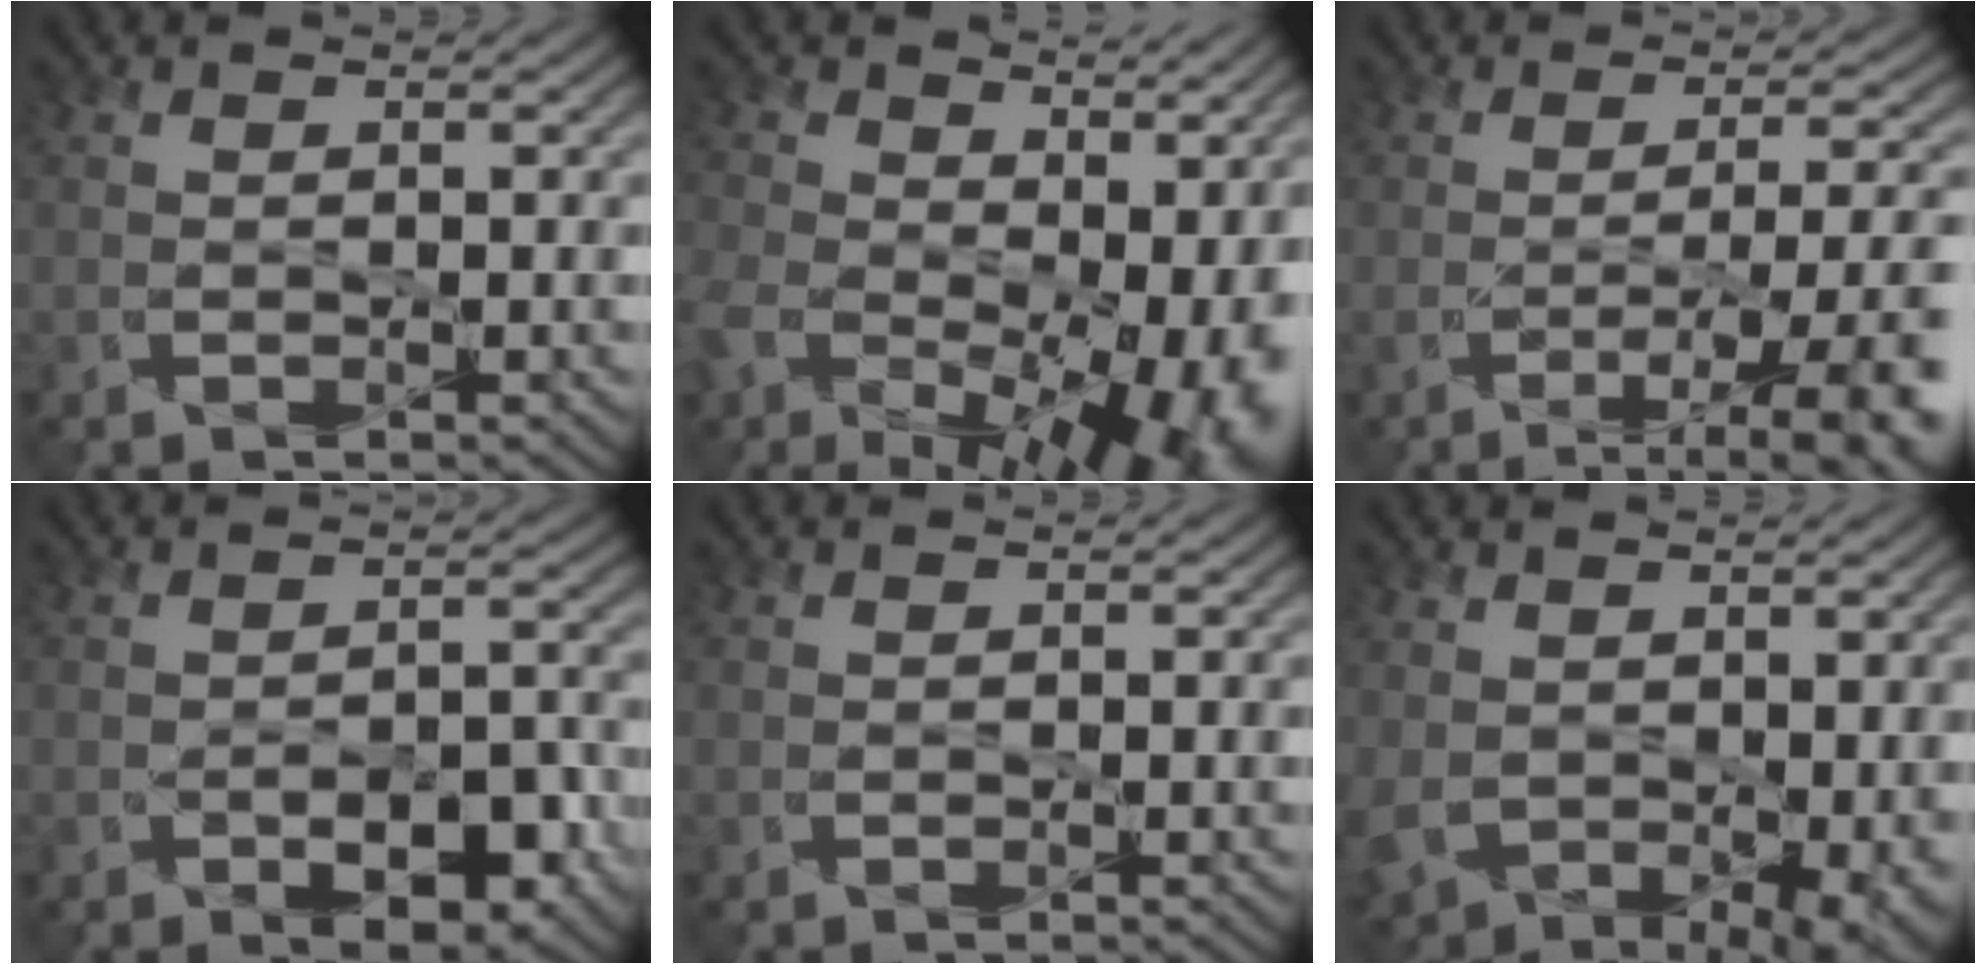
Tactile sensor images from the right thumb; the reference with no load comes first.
{"total": 17.9, "force": [-2.3, 12.3, 12.7], "torque": [-0.223, -0.040, 0.004]}
{"total": 9.8, "force": [-4.6, 2.7, 8.3], "torque": [-0.115, 0.001, -0.059]}
{"total": 6.4, "force": [-3.2, 3.4, 4.5], "torque": [-0.060, 0.005, -0.039]}
{"total": 0.0}
{"total": 10.5, "force": [-0.9, 7.6, 7.3], "torque": [-0.174, -0.056, 0.018]}